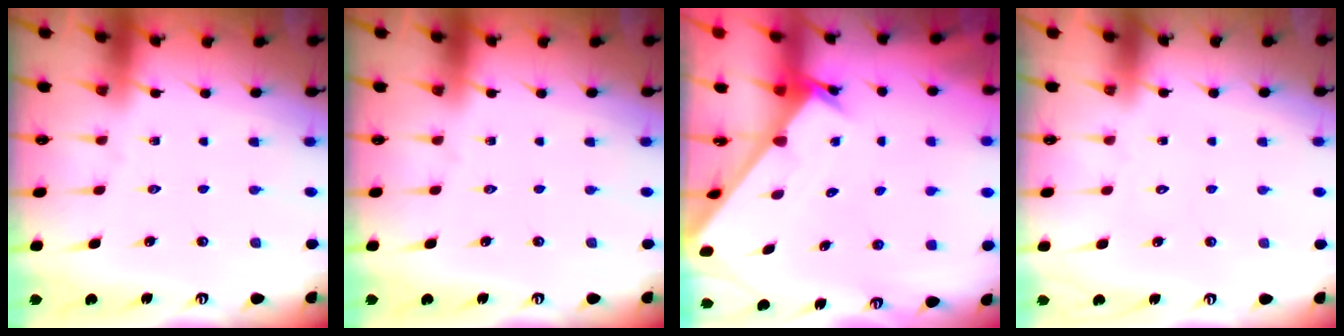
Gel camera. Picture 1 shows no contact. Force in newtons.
{"total": 0.0}
{"total": 2.4, "press": 2.4, "slide": 0.2}
{"total": 1.8, "press": 1.8, "slide": 0.0}